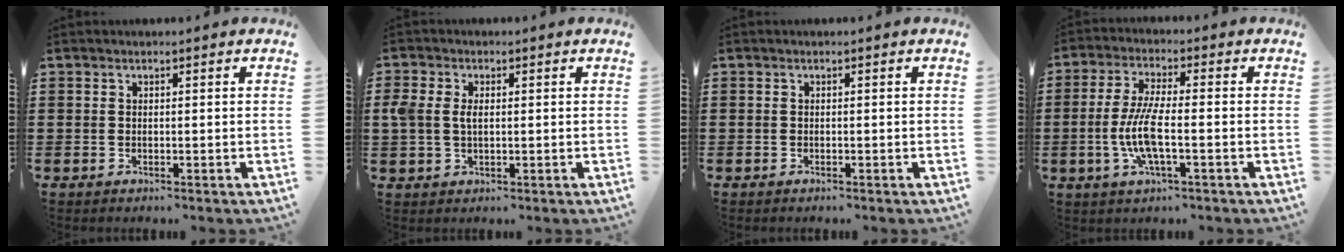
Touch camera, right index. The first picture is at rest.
{"total": 3.2, "force": [0.3, 2.1, 2.5], "torque": [-0.067, 0.004, -0.001]}
{"total": 0.0}
{"total": 7.4, "force": [-1.9, 1.7, 6.9], "torque": [-0.153, -0.014, -0.041]}